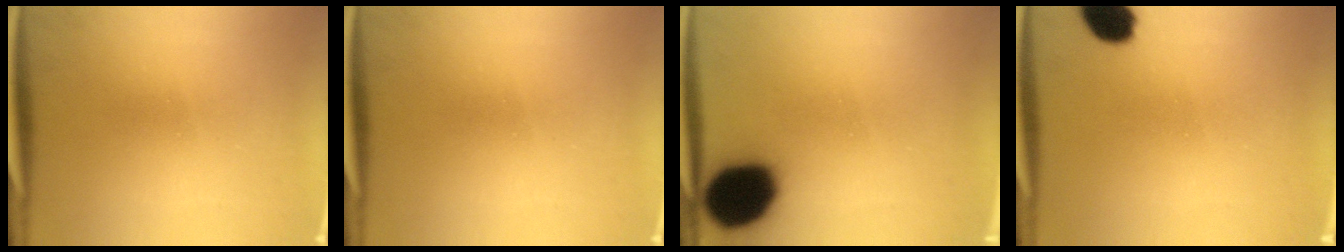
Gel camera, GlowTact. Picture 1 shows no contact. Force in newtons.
{"total": 0.0}
{"total": 18.8}
{"total": 7.5}